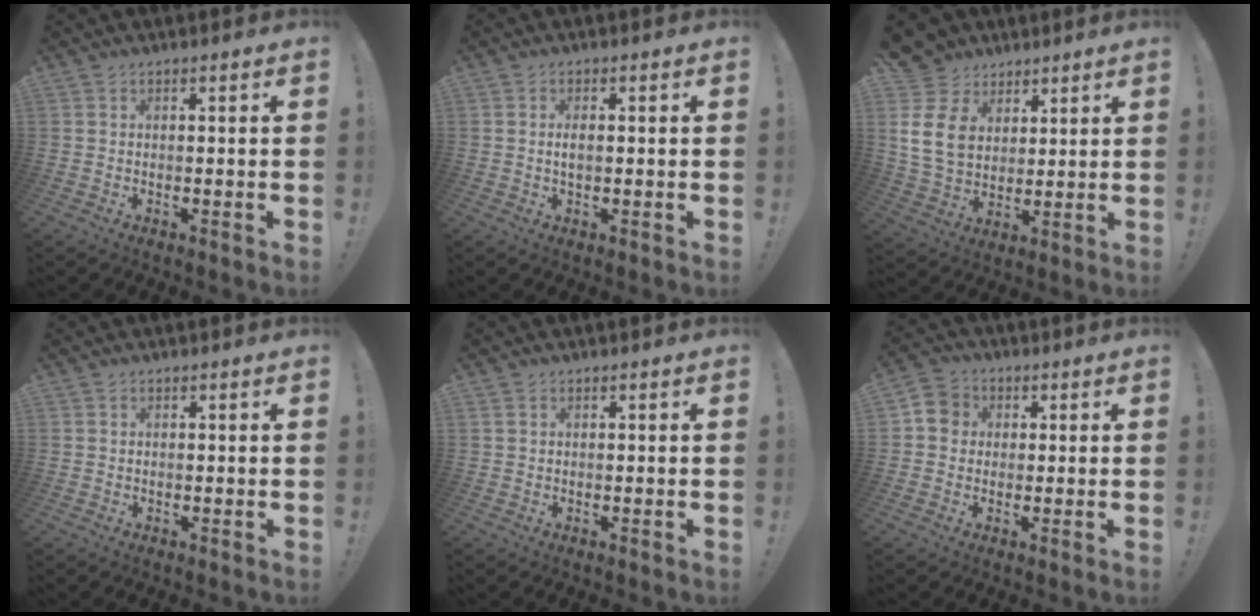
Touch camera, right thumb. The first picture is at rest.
{"total": 2.1, "force": [-0.2, 0.8, 1.9], "torque": [-0.034, 0.002, -0.005]}
{"total": 15.2, "force": [5.0, 12.1, 7.6], "torque": [-0.140, -0.029, 0.102]}
{"total": 1.0, "force": [0.3, 0.9, -0.2], "torque": [0.009, -0.001, 0.003]}
{"total": 0.6, "force": [0.3, 0.5, 0.0], "torque": [-0.001, 0.002, 0.007]}
{"total": 6.1, "force": [0.9, 5.6, 2.1], "torque": [-0.027, 0.009, 0.018]}